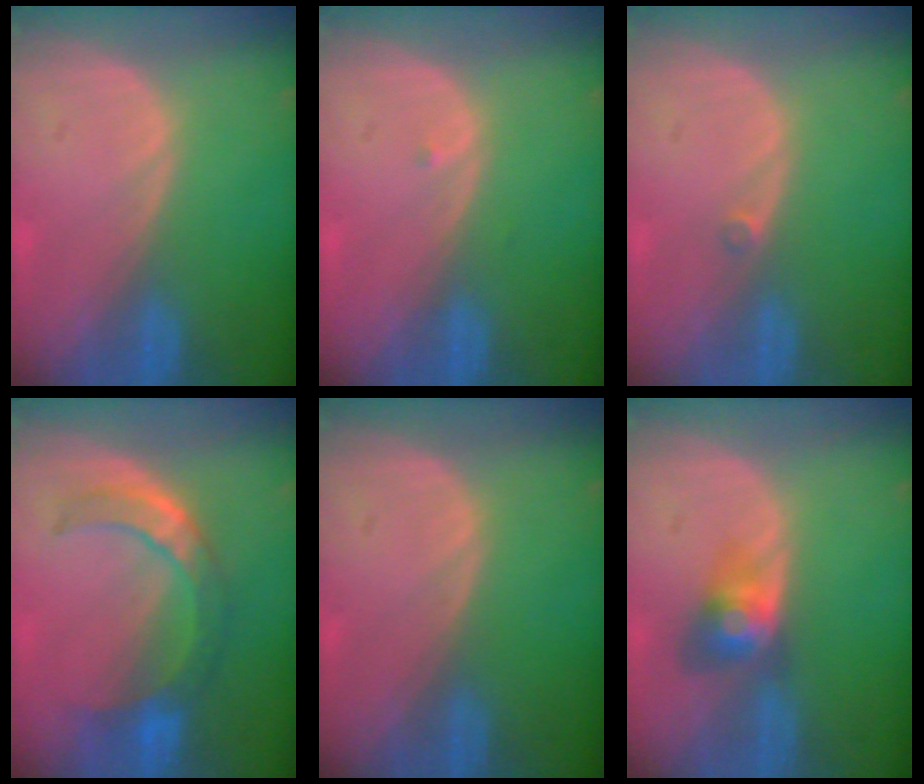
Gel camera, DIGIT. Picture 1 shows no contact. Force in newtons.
{"total": 0.5, "press": 0.4, "slide": 0.3}
{"total": 0.8, "press": 0.6, "slide": 0.4}
{"total": 7.0, "press": 6.8, "slide": 1.4}
{"total": 0.0}
{"total": 3.9, "press": 3.9, "slide": 0.2}